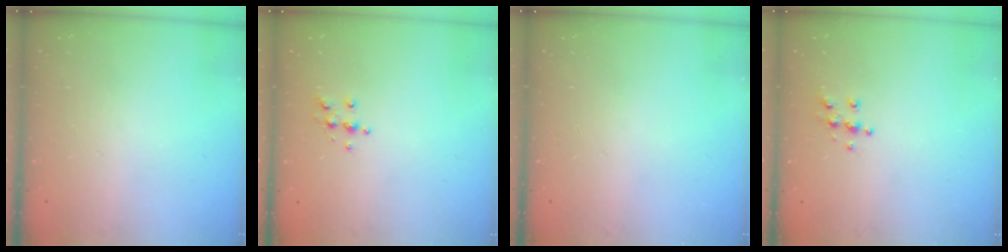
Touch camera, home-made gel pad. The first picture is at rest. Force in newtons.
{"total": 5.1, "press": 5.1, "slide": 0.3}
{"total": 0.0}
{"total": 5.9, "press": 5.9, "slide": 0.6}